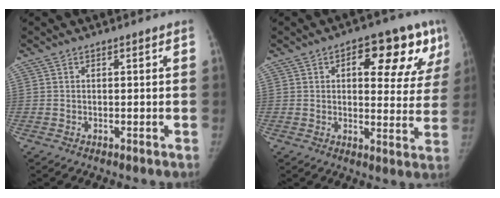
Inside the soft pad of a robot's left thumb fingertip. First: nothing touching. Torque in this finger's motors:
{"motor_torque": [0.26, 0.31, 0.64, -0.43, 0.04]}